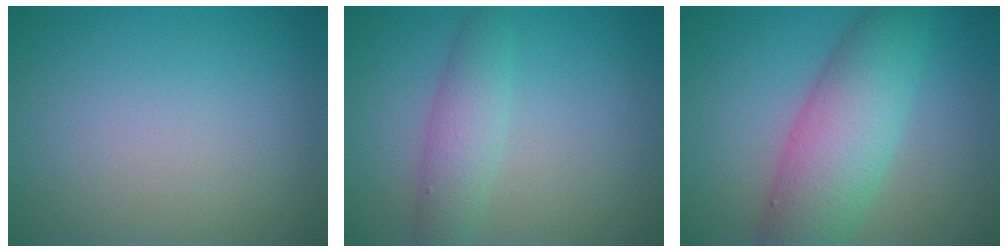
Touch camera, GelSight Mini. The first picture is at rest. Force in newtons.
{"total": 3.1, "press": 3.1, "slide": 0.1}
{"total": 7.6, "press": 7.6, "slide": 0.1}